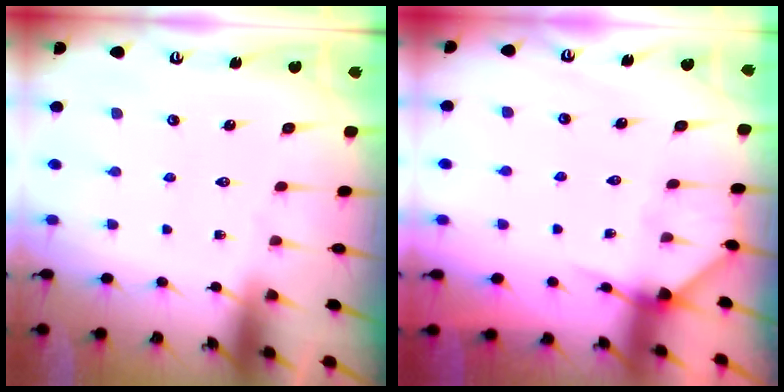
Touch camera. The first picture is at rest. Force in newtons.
{"total": 4.1, "press": 4.0, "slide": 0.5}